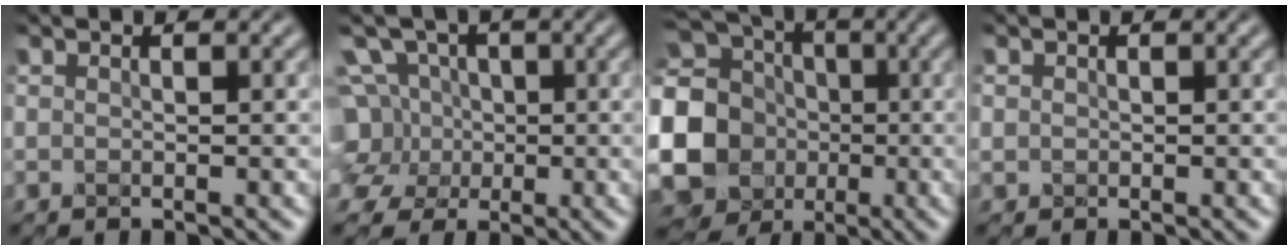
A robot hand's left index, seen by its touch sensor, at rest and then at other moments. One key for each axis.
{"total": 9.2, "fx": 0.6, "fy": 8.2, "fz": 4.1, "tx": -0.104, "ty": 0.037, "tz": -0.033}
{"total": 19.8, "fx": -2.5, "fy": 18.5, "fz": 6.4, "tx": -0.179, "ty": 0.003, "tz": -0.091}
{"total": 0.8, "fx": 0.1, "fy": 0.8, "fz": 0.1, "tx": 0.000, "ty": -0.003, "tz": -0.002}